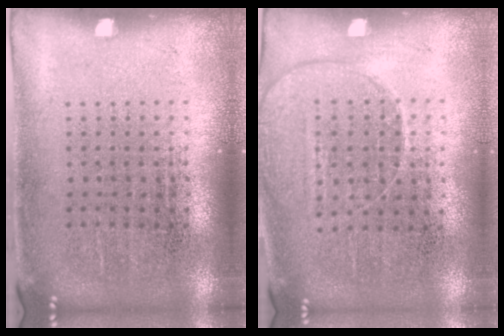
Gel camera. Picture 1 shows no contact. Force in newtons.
{"total": 1.4, "press": 1.3, "slide": 0.6}